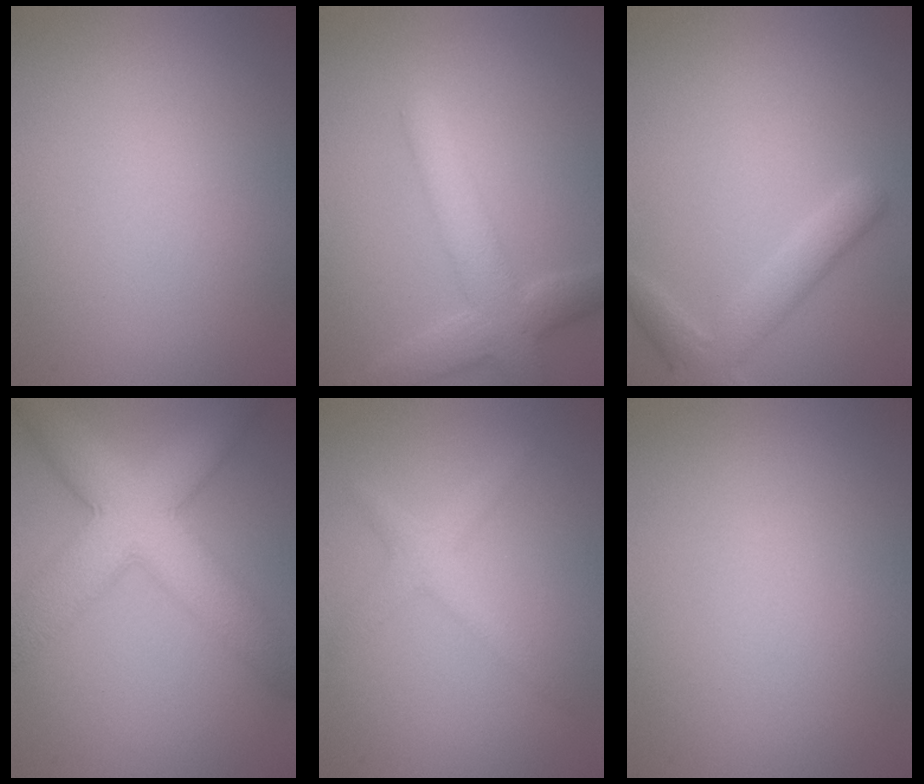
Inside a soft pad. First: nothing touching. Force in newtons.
{"total": 5.1, "press": 5.1, "slide": 0.5}
{"total": 3.1, "press": 3.1, "slide": 0.3}
{"total": 9.5, "press": 9.5, "slide": 0.4}
{"total": 2.3, "press": 2.3, "slide": 0.2}
{"total": 0.0}